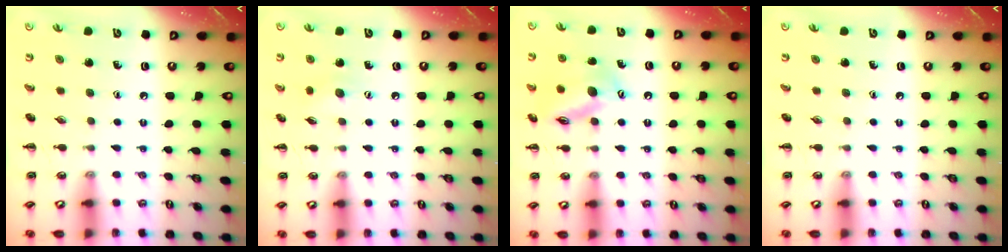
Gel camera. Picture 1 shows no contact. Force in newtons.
{"total": 5.5, "press": 5.4, "slide": 1.3}
{"total": 13.6, "press": 13.5, "slide": 1.5}
{"total": 0.0}